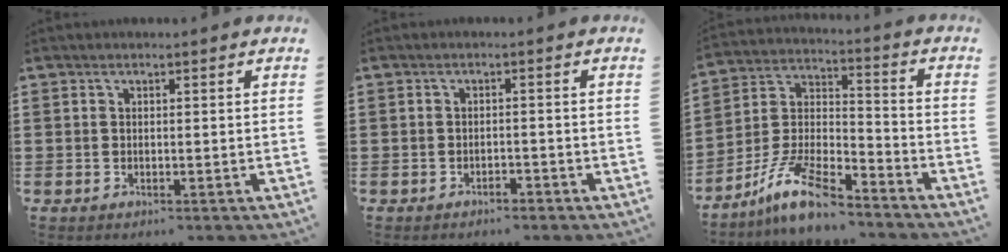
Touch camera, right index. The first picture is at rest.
{"total": 1.4, "force": [-1.3, 0.2, 0.2], "torque": [-0.009, 0.001, -0.028]}
{"total": 11.0, "force": [-8.9, 2.2, 6.1], "torque": [-0.133, 0.018, -0.177]}